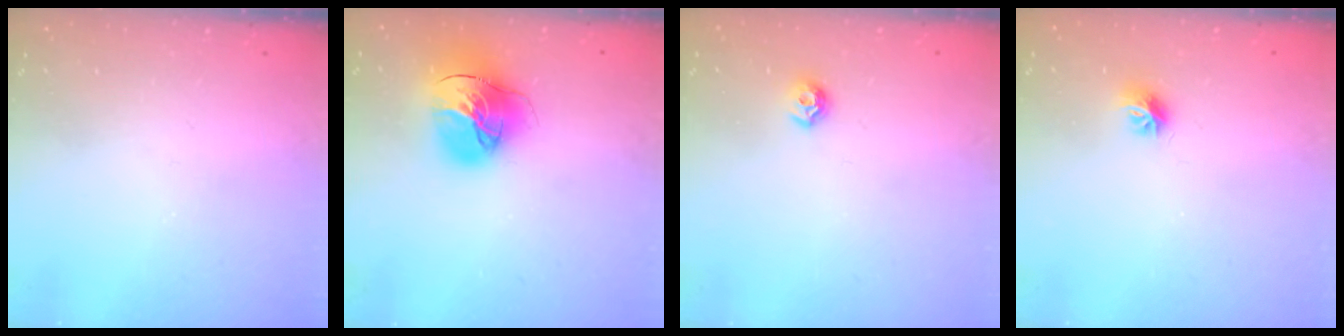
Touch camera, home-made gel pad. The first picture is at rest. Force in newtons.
{"total": 20.1, "press": 20.0, "slide": 2.1}
{"total": 6.8, "press": 6.7, "slide": 1.0}
{"total": 7.4, "press": 7.3, "slide": 0.6}